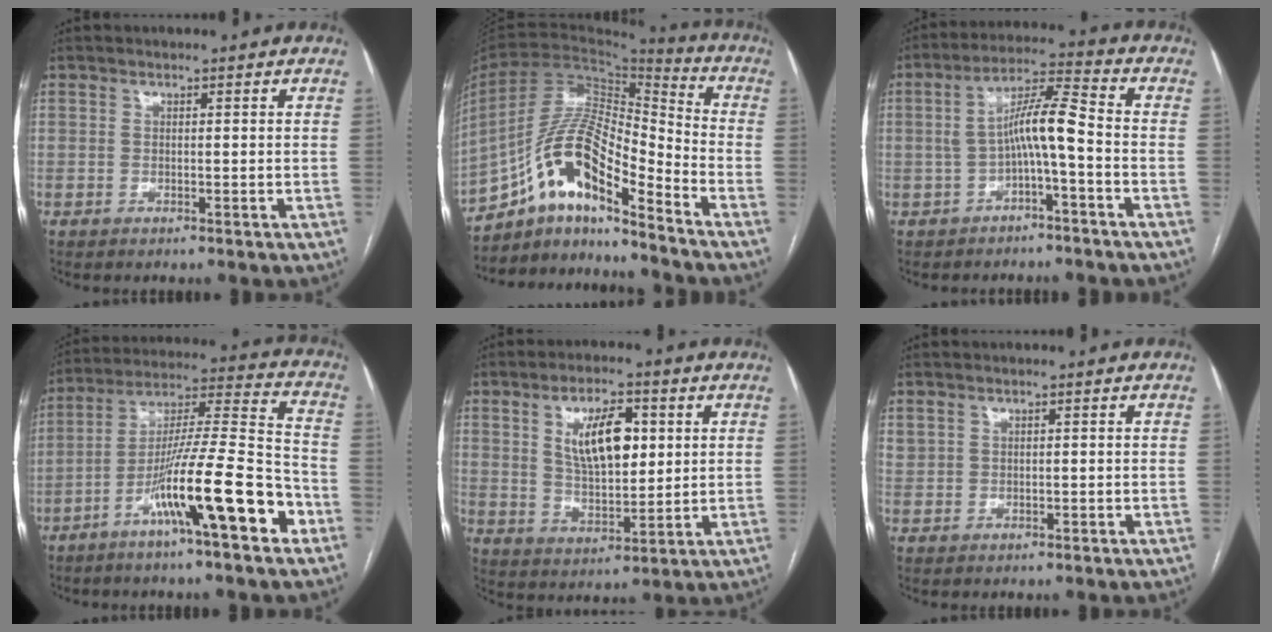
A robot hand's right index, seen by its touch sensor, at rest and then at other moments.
{"total": 15.3, "force": [-9.5, 3.2, 11.5], "torque": [-0.214, 0.029, -0.165]}
{"total": 7.6, "force": [-1.5, 0.7, 7.4], "torque": [-0.133, 0.034, -0.026]}
{"total": 16.9, "force": [-8.1, 0.8, 14.8], "torque": [-0.252, -0.002, -0.138]}
{"total": 10.0, "force": [3.1, 4.1, 8.6], "torque": [-0.152, 0.008, 0.060]}
{"total": 1.1, "force": [0.7, 0.8, 0.4], "torque": [-0.009, 0.006, 0.019]}